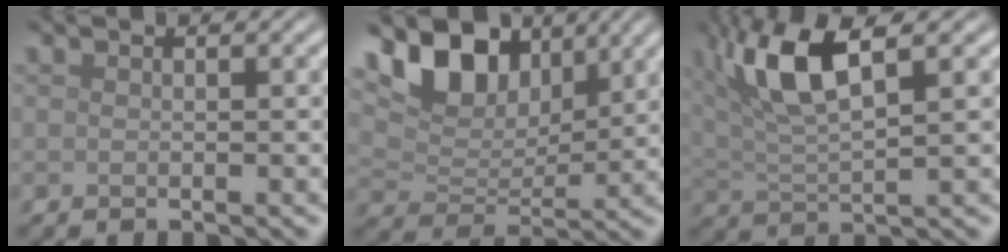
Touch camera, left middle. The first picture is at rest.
{"total": 7.5, "force": [4.7, 4.2, 4.1], "torque": [-0.078, 0.001, 0.075]}
{"total": 7.2, "force": [3.1, 2.1, 6.1], "torque": [-0.119, 0.014, 0.058]}